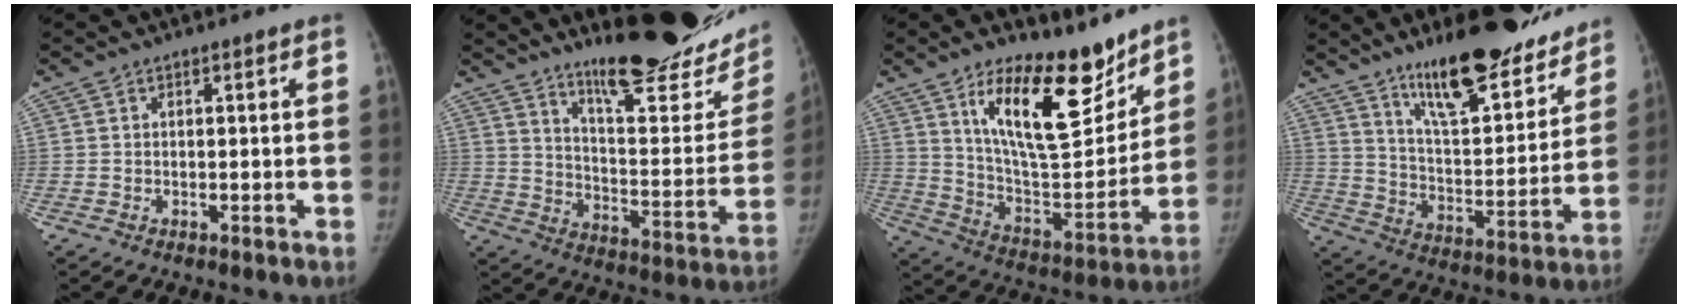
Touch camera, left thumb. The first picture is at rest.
{"total": 26.5, "force": [20.3, 6.2, 15.7], "torque": [-0.182, -0.136, 0.285]}
{"total": 21.2, "force": [13.4, 8.4, 14.2], "torque": [-0.174, -0.094, 0.234]}
{"total": 22.7, "force": [16.9, 6.9, 13.5], "torque": [-0.157, -0.097, 0.267]}